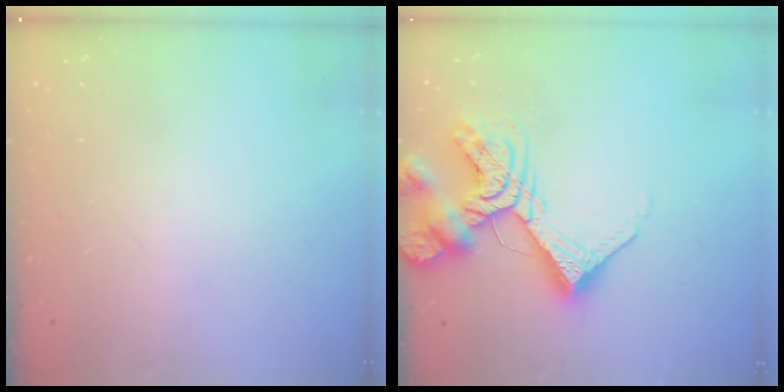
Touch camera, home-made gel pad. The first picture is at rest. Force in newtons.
{"total": 16.5, "press": 16.4, "slide": 1.9}